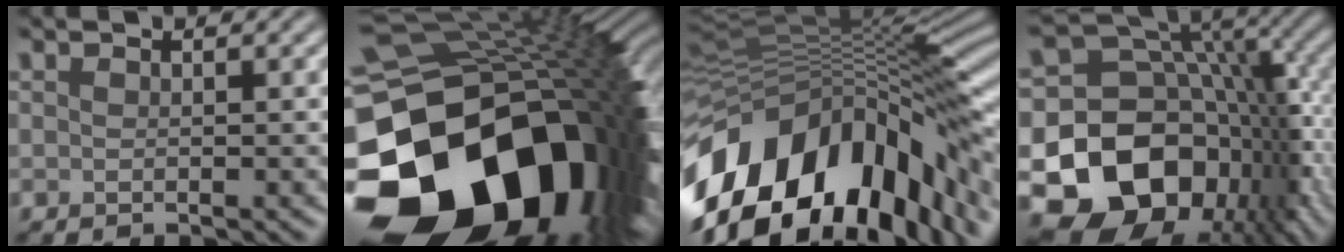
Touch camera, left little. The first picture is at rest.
{"total": 20.8, "force": [-7.6, 14.1, 13.3], "torque": [-0.280, -0.048, -0.103]}
{"total": 16.9, "force": [-5.8, 9.6, 12.7], "torque": [-0.223, 0.001, -0.109]}
{"total": 15.9, "force": [-4.9, 11.9, 9.3], "torque": [-0.152, -0.024, -0.080]}